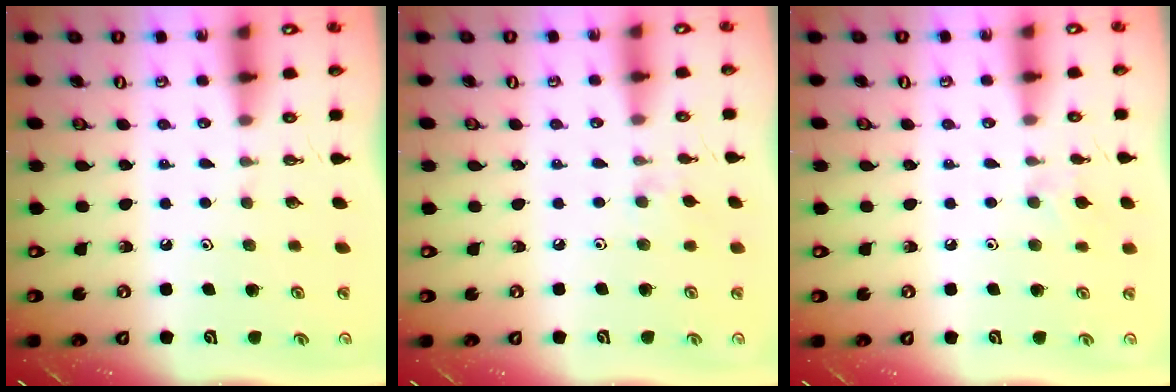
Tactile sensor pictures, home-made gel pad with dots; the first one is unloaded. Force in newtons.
{"total": 4.7, "press": 4.6, "slide": 0.8}
{"total": 7.2, "press": 7.2, "slide": 0.8}